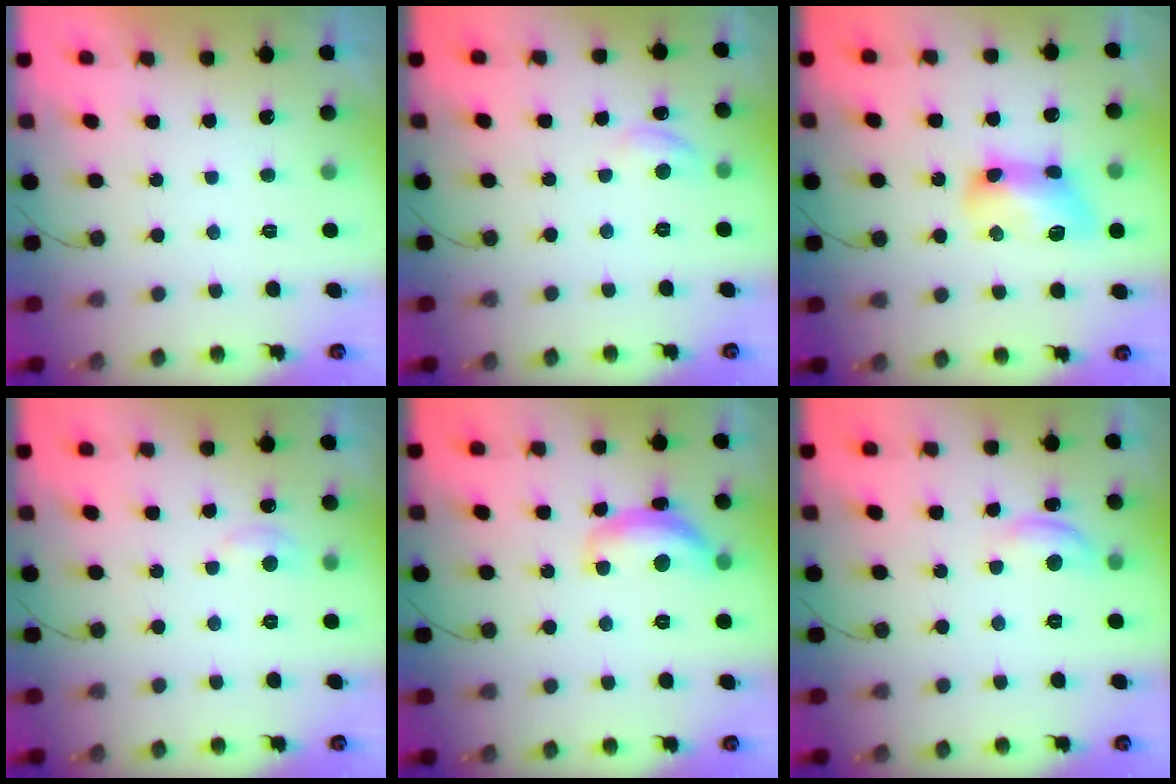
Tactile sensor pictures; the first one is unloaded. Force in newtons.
{"total": 5.8, "press": 5.8, "slide": 0.3}
{"total": 12.1, "press": 12.1, "slide": 0.6}
{"total": 3.8, "press": 3.8, "slide": 0.5}
{"total": 12.6, "press": 12.6, "slide": 0.7}
{"total": 8.4, "press": 8.4, "slide": 0.6}